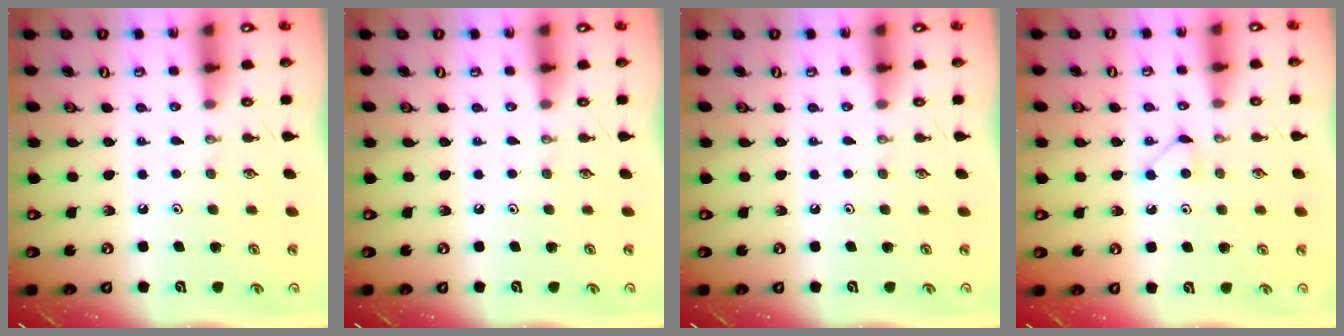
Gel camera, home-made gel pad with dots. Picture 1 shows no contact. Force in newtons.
{"total": 0.0}
{"total": 0.0}
{"total": 4.3, "press": 4.3, "slide": 0.5}